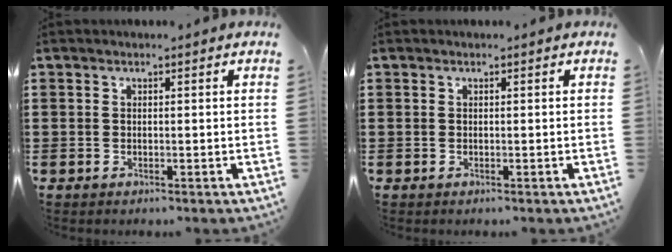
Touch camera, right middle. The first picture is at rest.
{"total": 0.0}